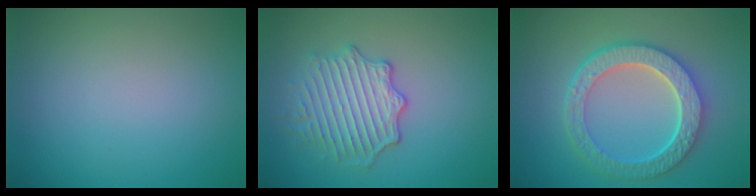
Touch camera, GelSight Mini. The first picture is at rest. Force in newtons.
{"total": 4.0, "press": 3.5, "slide": 1.8}
{"total": 6.7, "press": 5.3, "slide": 4.2}